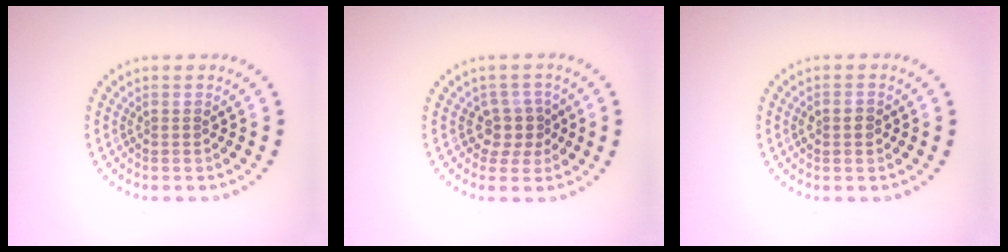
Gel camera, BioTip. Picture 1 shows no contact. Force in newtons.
{"total": 2.4, "press": 1.8, "slide": 1.7}
{"total": 1.3, "press": 1.3, "slide": 0.3}